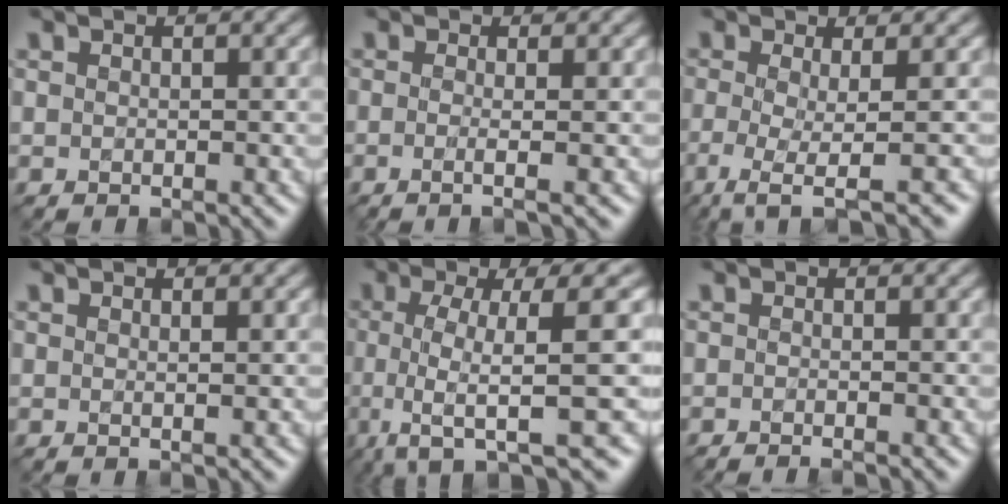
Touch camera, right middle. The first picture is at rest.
{"total": 2.8, "force": [-0.2, 1.1, 2.5], "torque": [-0.029, -0.003, -0.025]}
{"total": 4.6, "force": [-1.8, 0.9, 4.1], "torque": [-0.070, -0.011, -0.045]}
{"total": 0.8, "force": [0.2, 0.2, 0.8], "torque": [-0.007, 0.000, 0.002]}
{"total": 10.1, "force": [-1.7, 2.6, 9.6], "torque": [-0.122, 0.002, -0.038]}
{"total": 1.3, "force": [-0.8, 0.3, 0.9], "torque": [-0.004, -0.007, -0.021]}